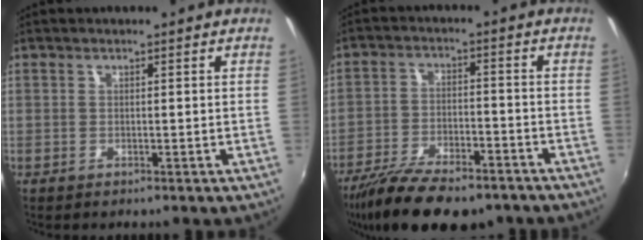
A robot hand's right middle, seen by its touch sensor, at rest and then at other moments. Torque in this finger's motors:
{"motor_torque": [1.07, -1.07, 0.26, 0.14]}